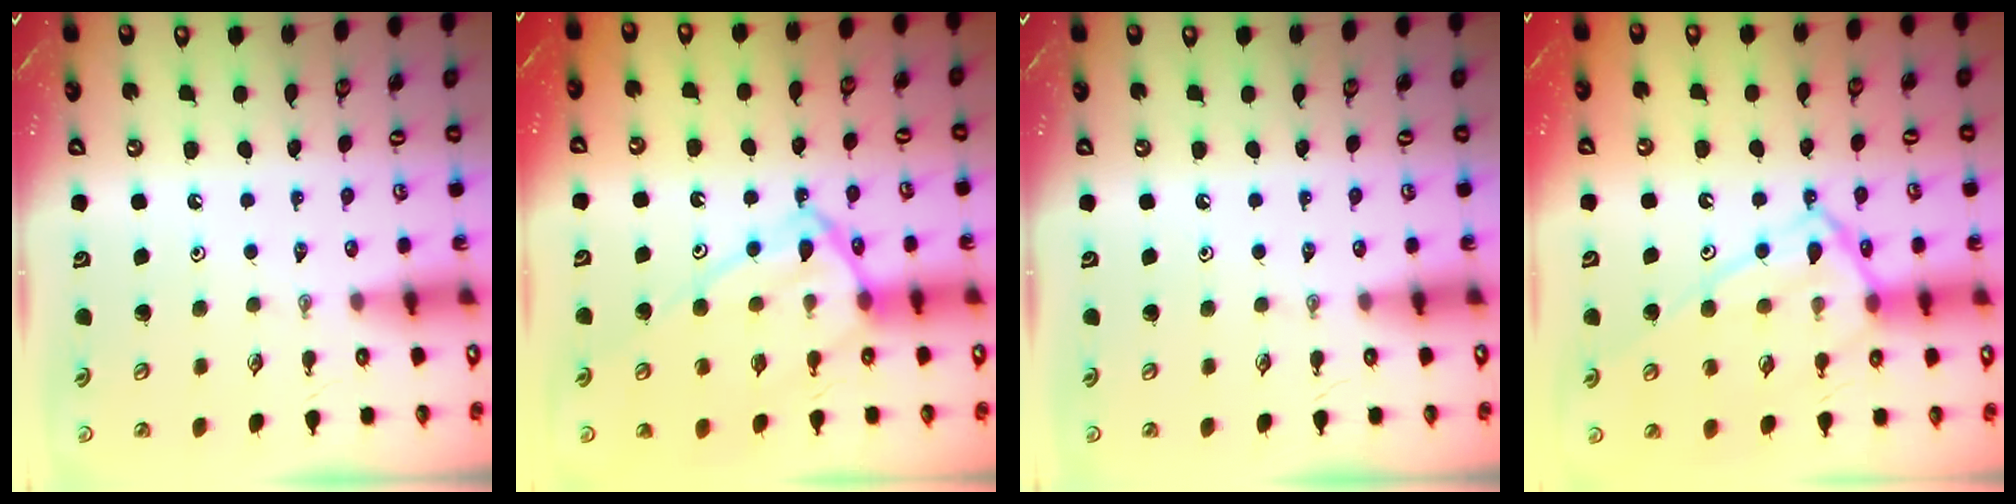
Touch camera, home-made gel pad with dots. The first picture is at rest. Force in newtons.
{"total": 13.9, "press": 13.8, "slide": 1.2}
{"total": 0.0}
{"total": 14.8, "press": 14.8, "slide": 1.2}